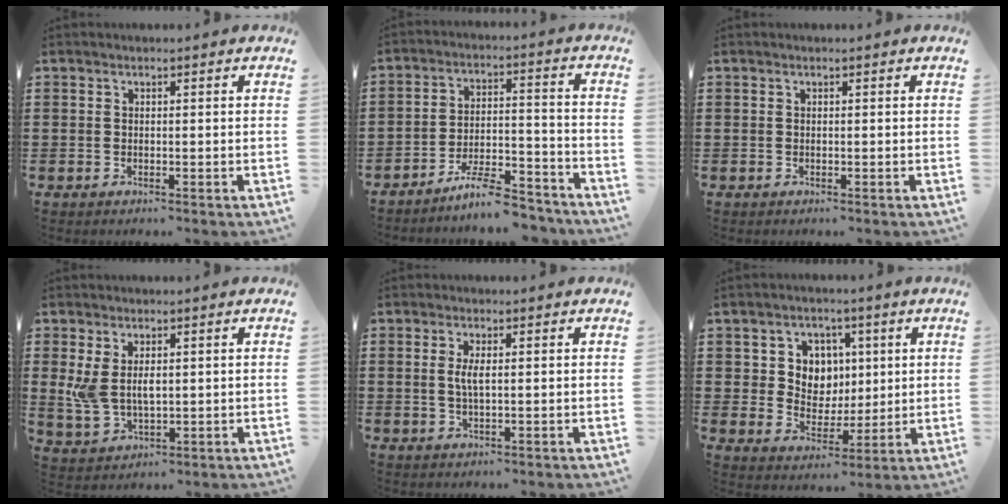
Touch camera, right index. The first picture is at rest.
{"total": 7.6, "force": [-6.9, 1.1, 3.1], "torque": [-0.048, 0.019, -0.129]}
{"total": 0.0}
{"total": 4.8, "force": [1.1, 2.9, 3.7], "torque": [-0.090, 0.002, 0.017]}
{"total": 2.4, "force": [0.3, 0.4, 2.4], "torque": [-0.047, -0.003, 0.003]}
{"total": 6.3, "force": [2.0, 5.8, 1.7], "torque": [-0.057, 0.009, 0.034]}